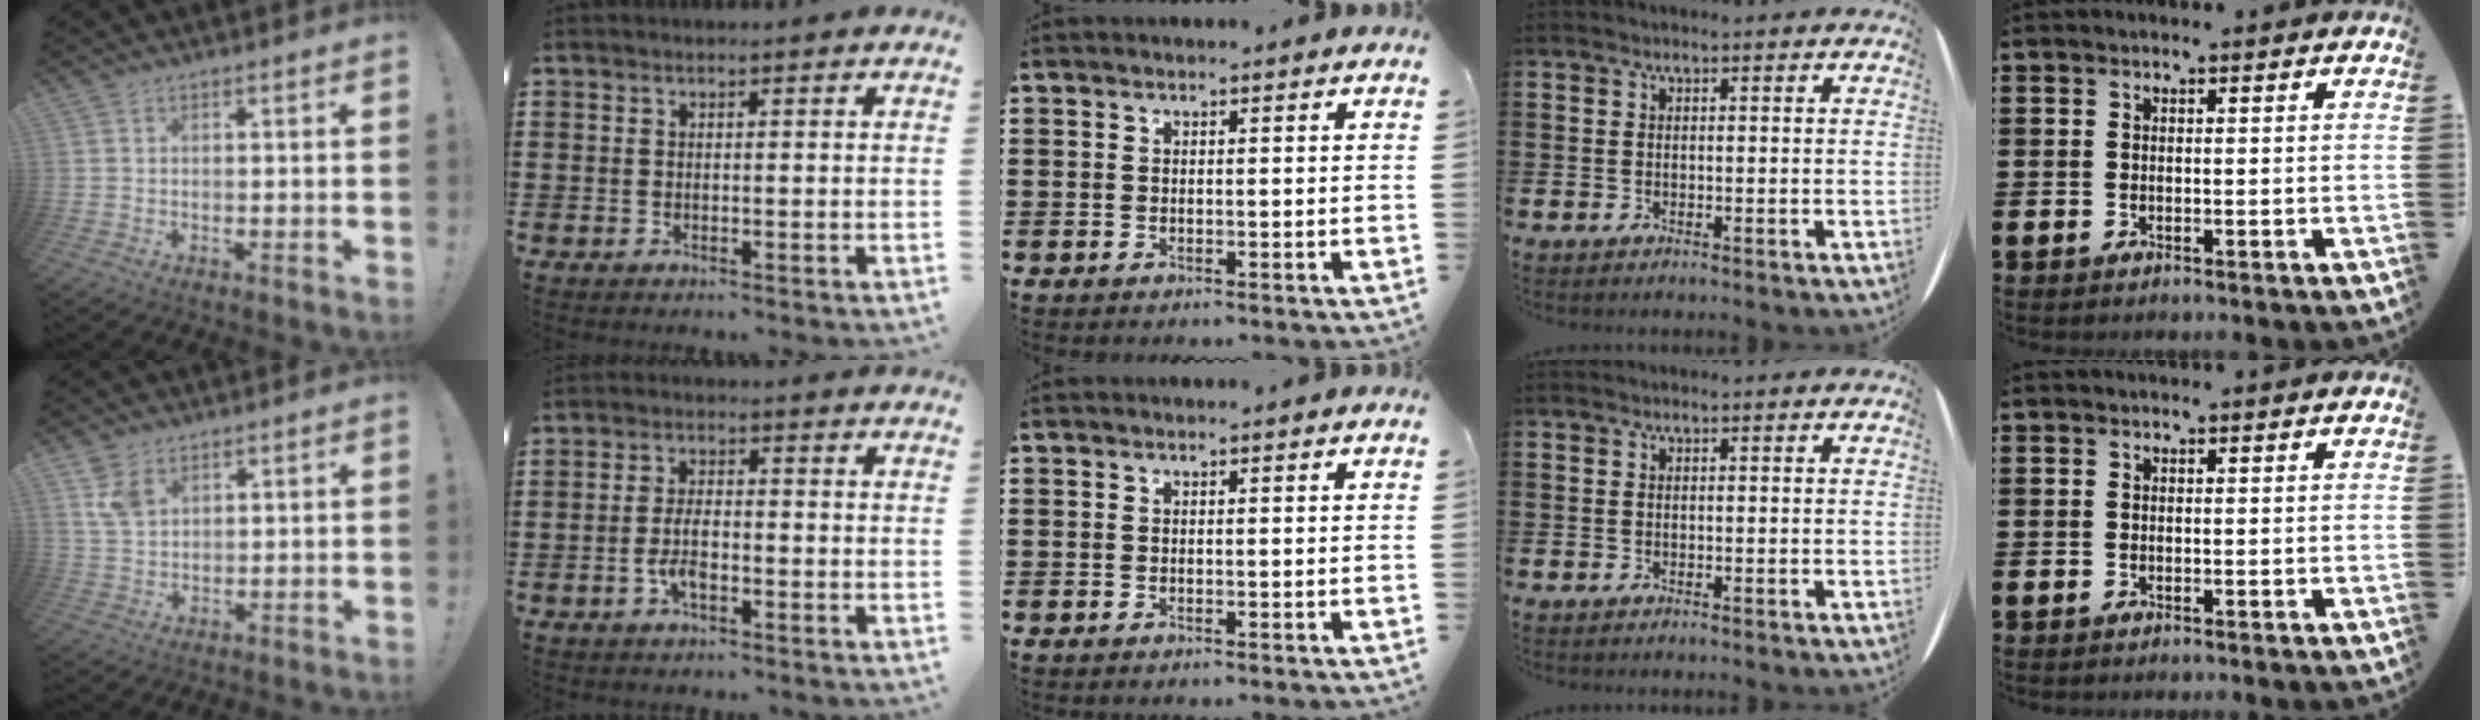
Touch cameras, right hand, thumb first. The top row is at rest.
{"thumb": {"total": 5.5, "force": [3.3, 3.2, 3.0], "torque": [-0.054, -0.011, 0.064]}, "index": {"total": 4.1, "force": [-1.5, 1.4, 3.6], "torque": [-0.085, -0.005, -0.032]}}